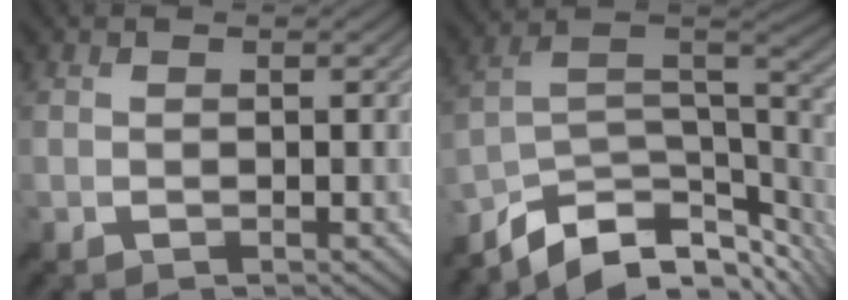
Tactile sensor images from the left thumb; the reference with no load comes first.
{"total": 12.0, "force": [-8.3, 5.1, 7.0], "torque": [-0.146, -0.002, -0.137]}